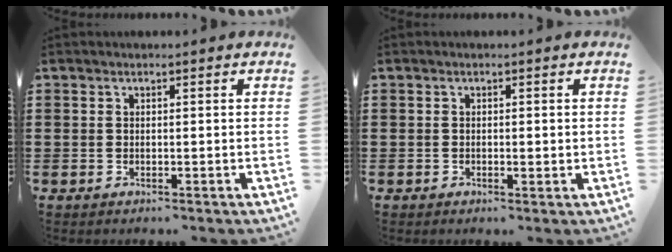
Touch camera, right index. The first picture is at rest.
{"total": 0.7, "force": [-0.1, 0.3, 0.6], "torque": [-0.013, -0.001, -0.001]}